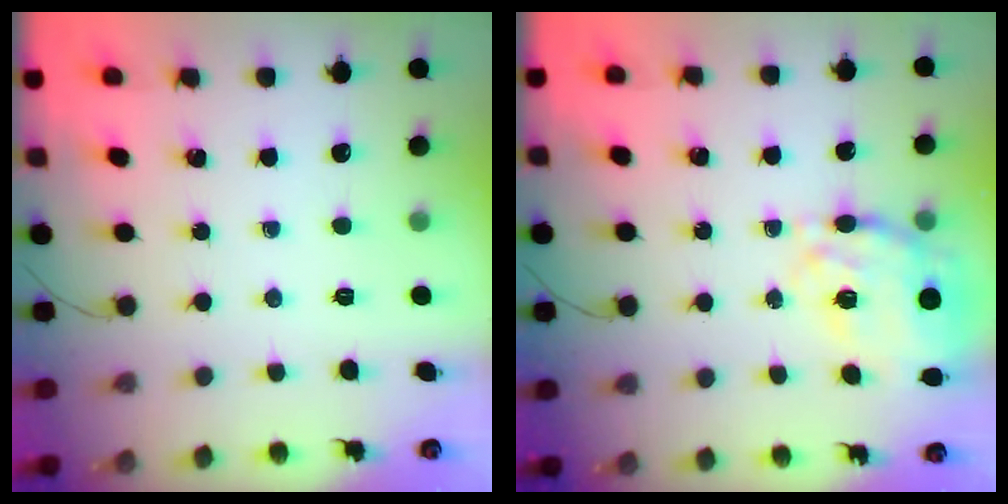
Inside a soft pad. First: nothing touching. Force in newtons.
{"total": 15.4, "press": 14.6, "slide": 4.8}